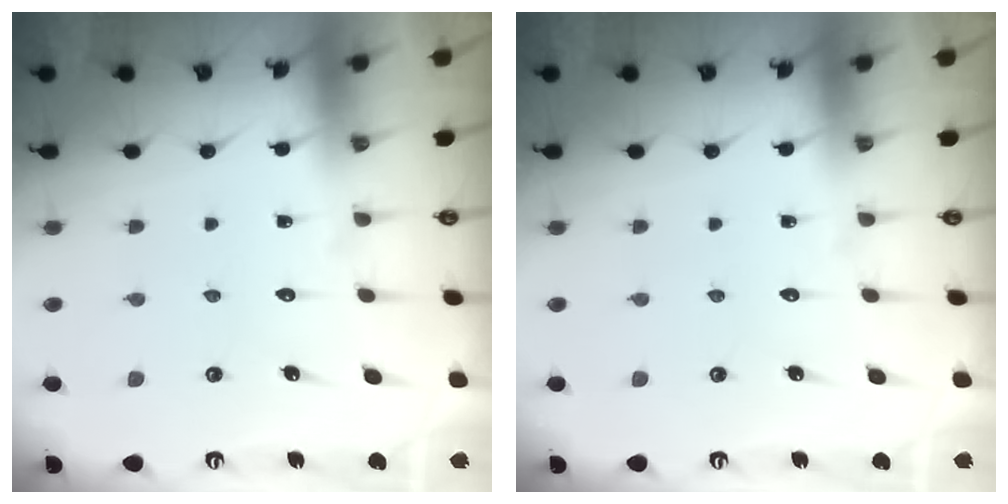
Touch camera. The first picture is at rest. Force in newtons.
{"total": 0.0}